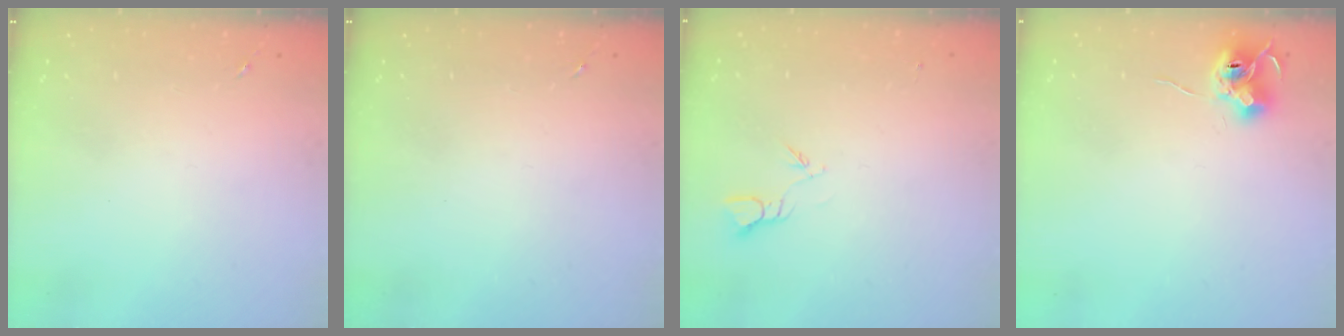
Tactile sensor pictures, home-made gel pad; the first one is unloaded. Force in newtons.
{"total": 0.0}
{"total": 2.7, "press": 2.7, "slide": 0.3}
{"total": 8.7, "press": 8.7, "slide": 0.4}